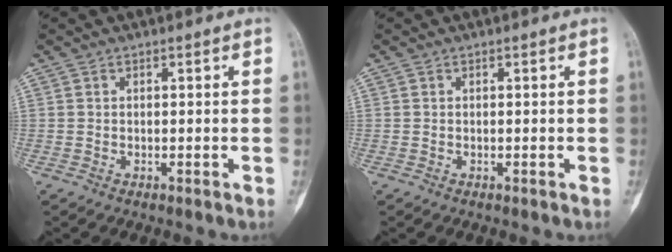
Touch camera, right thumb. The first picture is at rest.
{"total": 0.0}